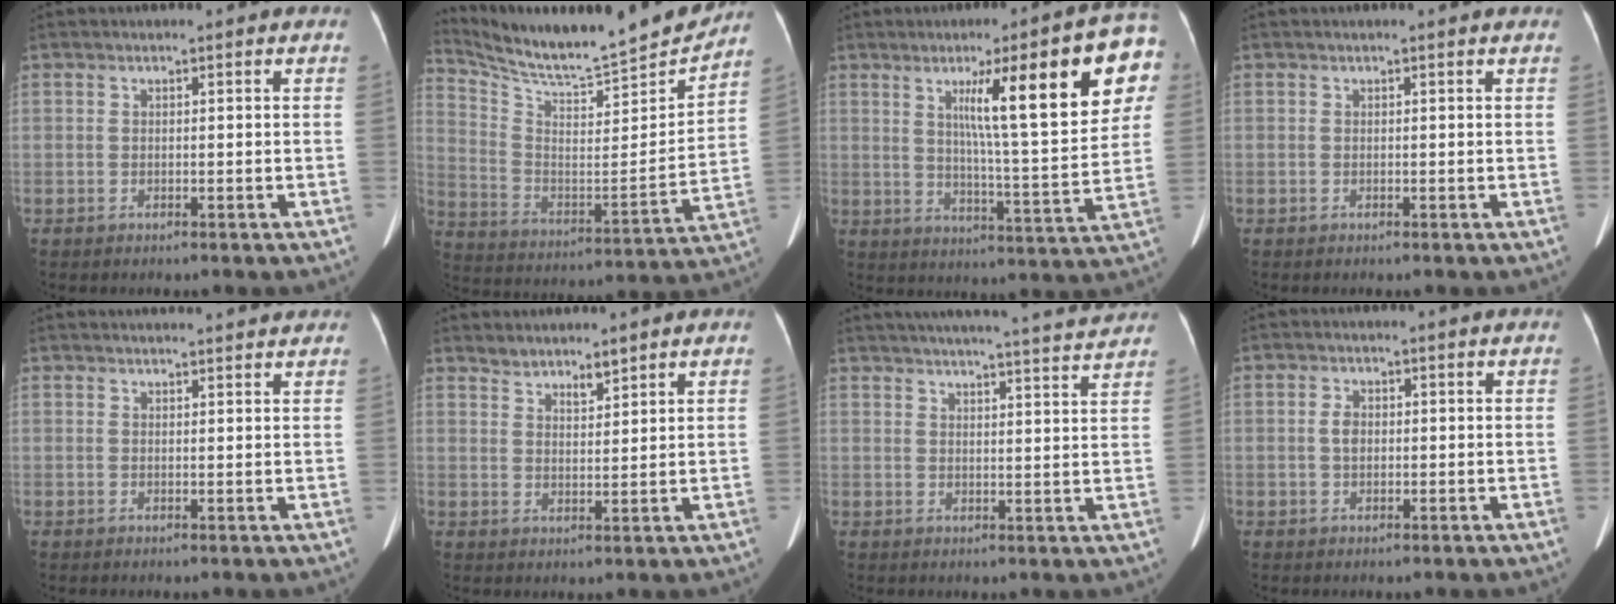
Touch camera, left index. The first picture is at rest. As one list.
[{"total": 21.2, "force": [19.7, 0.7, 7.8], "torque": [-0.149, -0.052, 0.308]}, {"total": 18.7, "force": [7.7, 1.7, 17.0], "torque": [-0.218, 0.005, 0.100]}, {"total": 1.0, "force": [1.0, 0.2, 0.2], "torque": [-0.012, 0.013, 0.007]}, {"total": 6.5, "force": [6.3, 0.8, 1.5], "torque": [-0.015, 0.021, 0.065]}, {"total": 3.8, "force": [3.4, 1.0, 1.3], "torque": [-0.015, 0.008, 0.060]}, {"total": 17.7, "force": [16.6, -0.4, 6.1], "torque": [-0.098, -0.012, 0.212]}, {"total": 2.0, "force": [0.0, 1.5, 1.3], "torque": [-0.030, 0.010, 0.001]}]